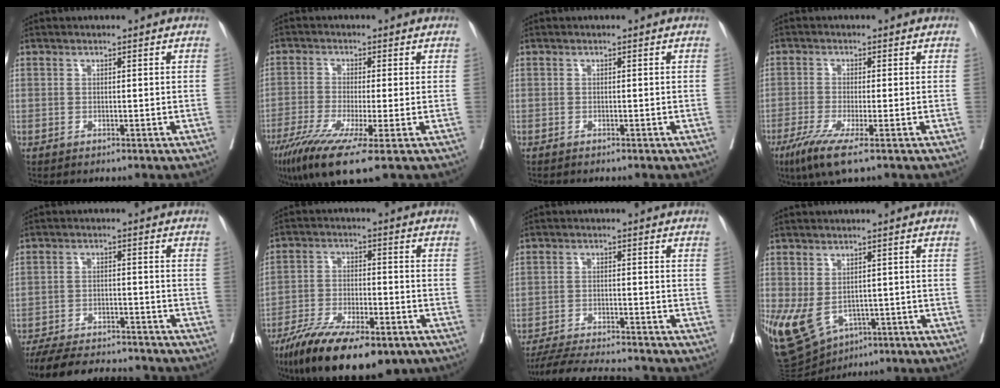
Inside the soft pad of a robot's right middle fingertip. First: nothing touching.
{"total": 10.4, "force": [-5.9, 0.5, 8.5], "torque": [-0.145, -0.029, -0.100]}
{"total": 0.6, "force": [-0.6, 0.1, 0.2], "torque": [-0.005, -0.001, -0.010]}
{"total": 6.2, "force": [-3.6, 0.4, 5.1], "torque": [-0.095, -0.019, -0.066]}
{"total": 17.0, "force": [-15.2, 3.8, 6.6], "torque": [-0.137, -0.014, -0.219]}
{"total": 17.6, "force": [-12.2, 5.4, 11.5], "torque": [-0.190, -0.023, -0.199]}
{"total": 11.5, "force": [-10.7, 0.8, 4.2], "torque": [-0.066, -0.012, -0.167]}
{"total": 12.2, "force": [-4.7, 8.2, 7.7], "torque": [-0.164, -0.007, -0.060]}